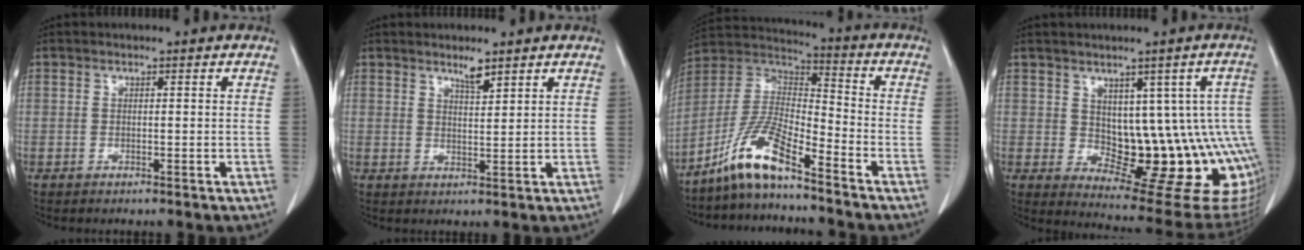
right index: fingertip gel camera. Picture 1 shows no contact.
{"total": 2.5, "force": [2.1, 0.3, 1.4], "torque": [-0.029, -0.004, 0.039]}
{"total": 10.8, "force": [-7.9, 1.3, 7.2], "torque": [-0.159, 0.008, -0.156]}
{"total": 15.3, "force": [-0.7, 6.4, 13.9], "torque": [-0.115, 0.019, 0.017]}